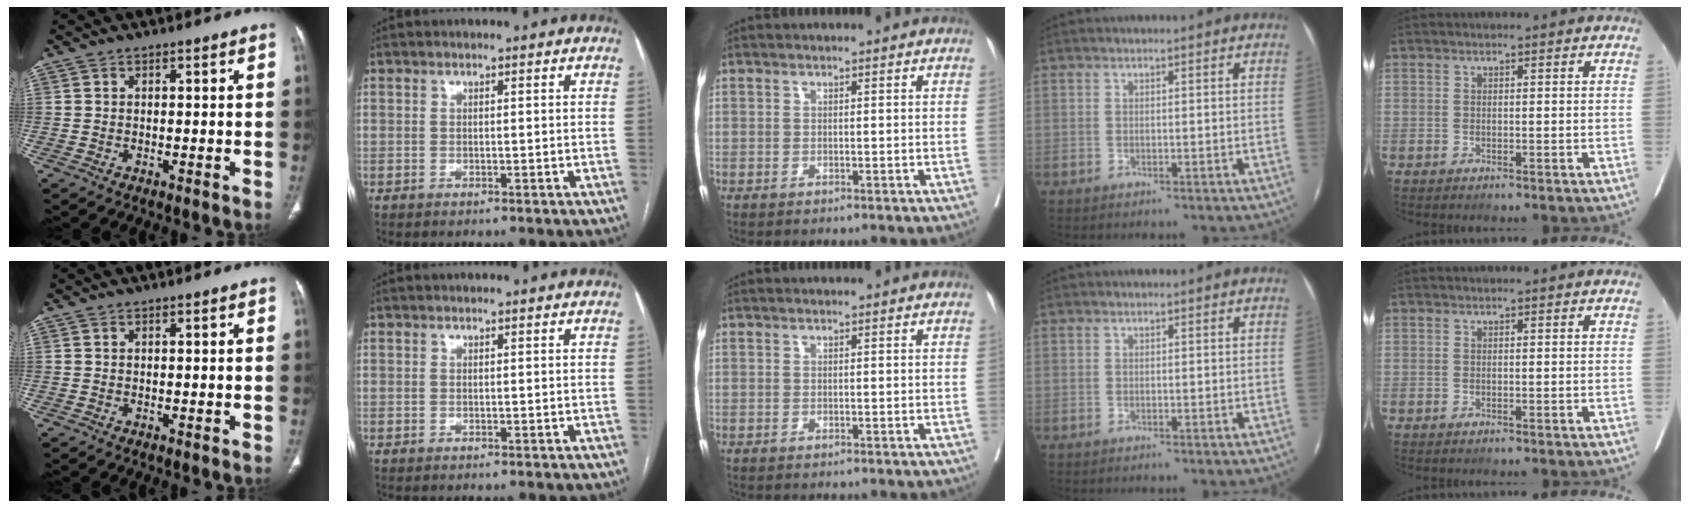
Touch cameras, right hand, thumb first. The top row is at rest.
{}